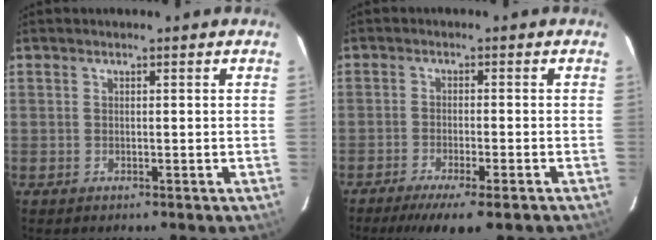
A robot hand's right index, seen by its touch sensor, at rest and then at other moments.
{"total": 9.6, "force": [-7.3, 1.3, 6.2], "torque": [-0.129, -0.036, -0.116]}